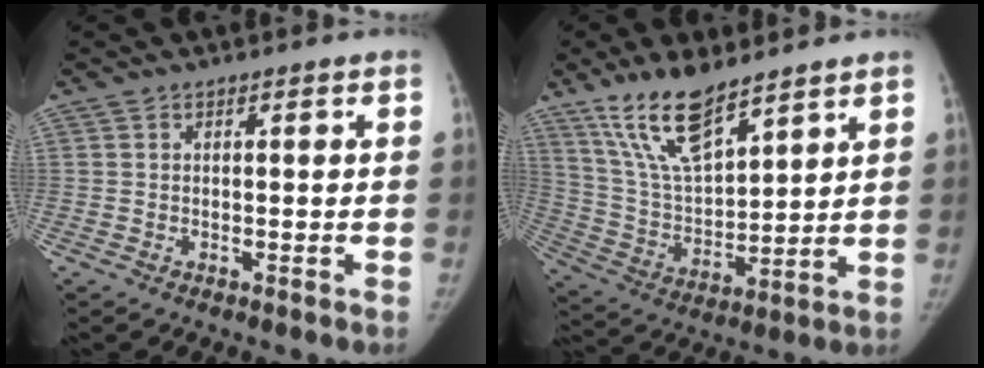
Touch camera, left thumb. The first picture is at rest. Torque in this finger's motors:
{"motor_torque": [0.53, 0.06, 1.34, -1.34, 0.41]}